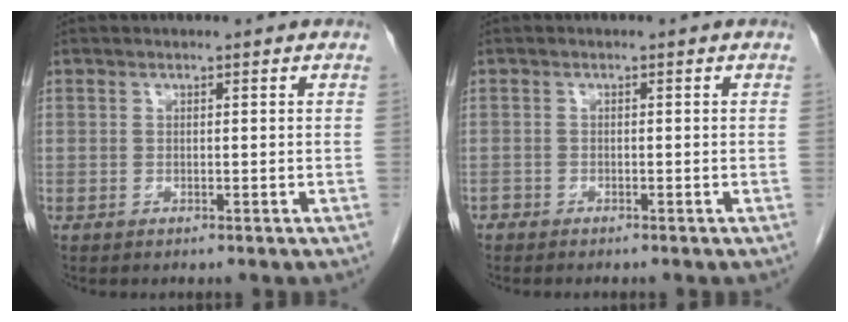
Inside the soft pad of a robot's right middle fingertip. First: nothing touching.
{"total": 1.0, "force": [-0.9, 0.3, 0.1], "torque": [-0.006, 0.000, -0.021]}